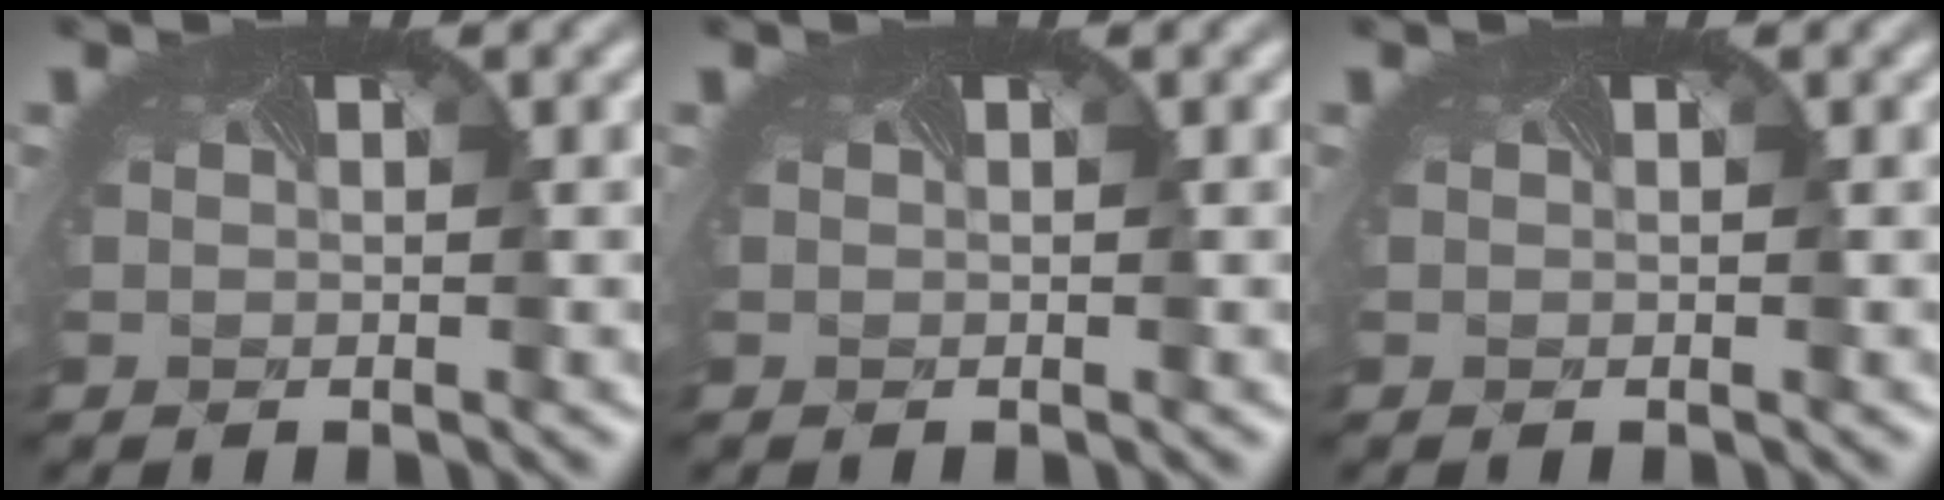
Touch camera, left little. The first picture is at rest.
{"total": 0.0}
{"total": 0.0}